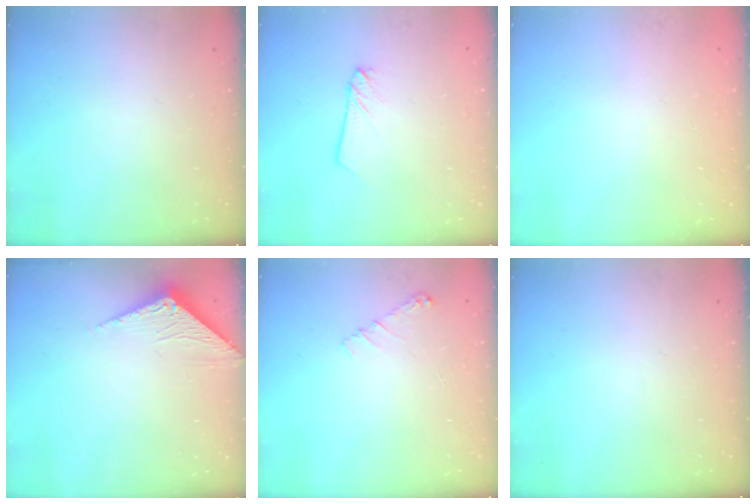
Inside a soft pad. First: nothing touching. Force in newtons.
{"total": 2.2, "press": 2.2, "slide": 0.1}
{"total": 0.0}
{"total": 3.3, "press": 3.2, "slide": 0.3}
{"total": 4.1, "press": 4.1, "slide": 0.6}
{"total": 0.0}